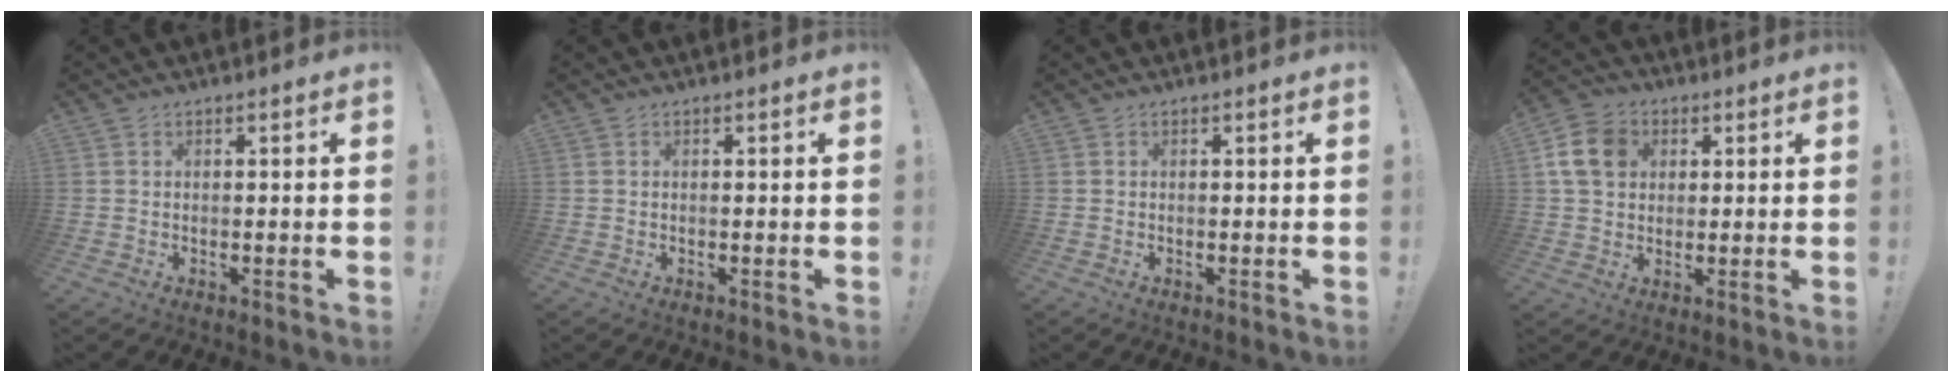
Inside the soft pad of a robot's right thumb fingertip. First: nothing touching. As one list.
[{"total": 0.0}, {"total": 0.0}, {"total": 10.9, "force": [3.2, 8.6, 5.9], "torque": [-0.099, 0.003, 0.067]}]